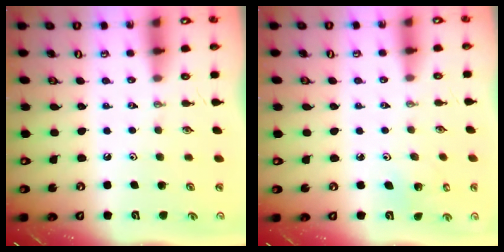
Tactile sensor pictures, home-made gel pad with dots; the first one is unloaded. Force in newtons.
{"total": 2.7, "press": 2.7, "slide": 0.2}